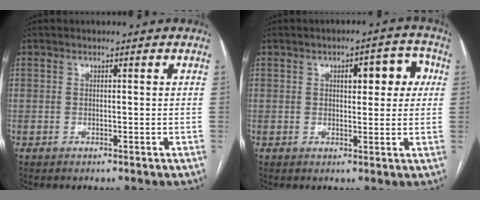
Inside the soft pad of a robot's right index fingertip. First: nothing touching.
{"total": 7.0, "force": [2.0, 2.8, 6.1], "torque": [-0.071, 0.023, 0.024]}